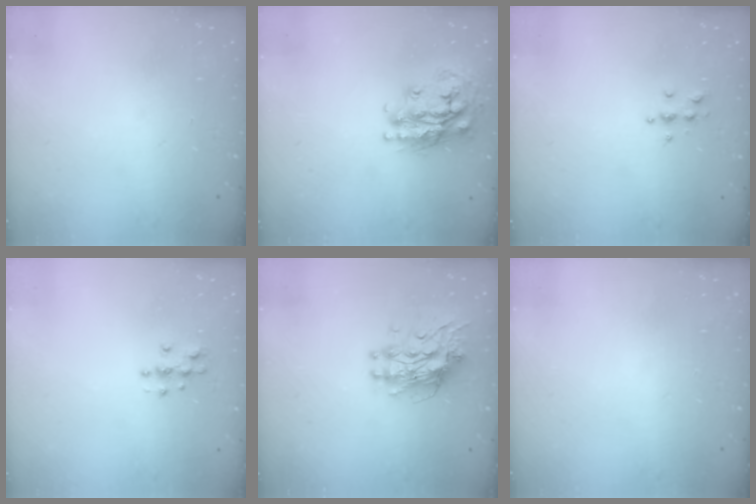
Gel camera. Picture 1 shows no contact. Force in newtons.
{"total": 19.3, "press": 19.3, "slide": 1.4}
{"total": 4.0, "press": 3.9, "slide": 0.6}
{"total": 3.8, "press": 3.8, "slide": 0.3}
{"total": 11.4, "press": 11.3, "slide": 1.0}
{"total": 0.0}